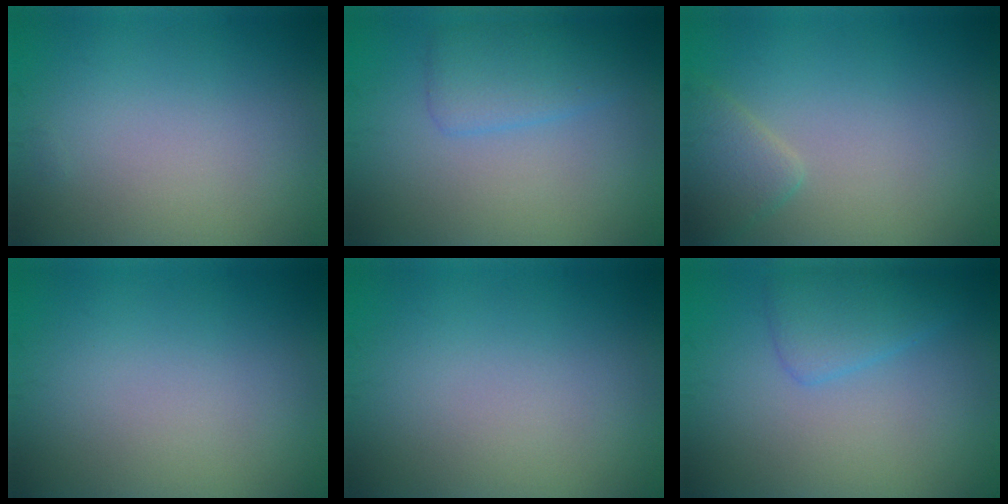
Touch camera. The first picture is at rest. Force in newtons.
{"total": 3.0, "press": 3.0, "slide": 0.2}
{"total": 2.4, "press": 2.4, "slide": 0.2}
{"total": 0.0}
{"total": 0.0}
{"total": 2.8, "press": 2.8, "slide": 0.2}